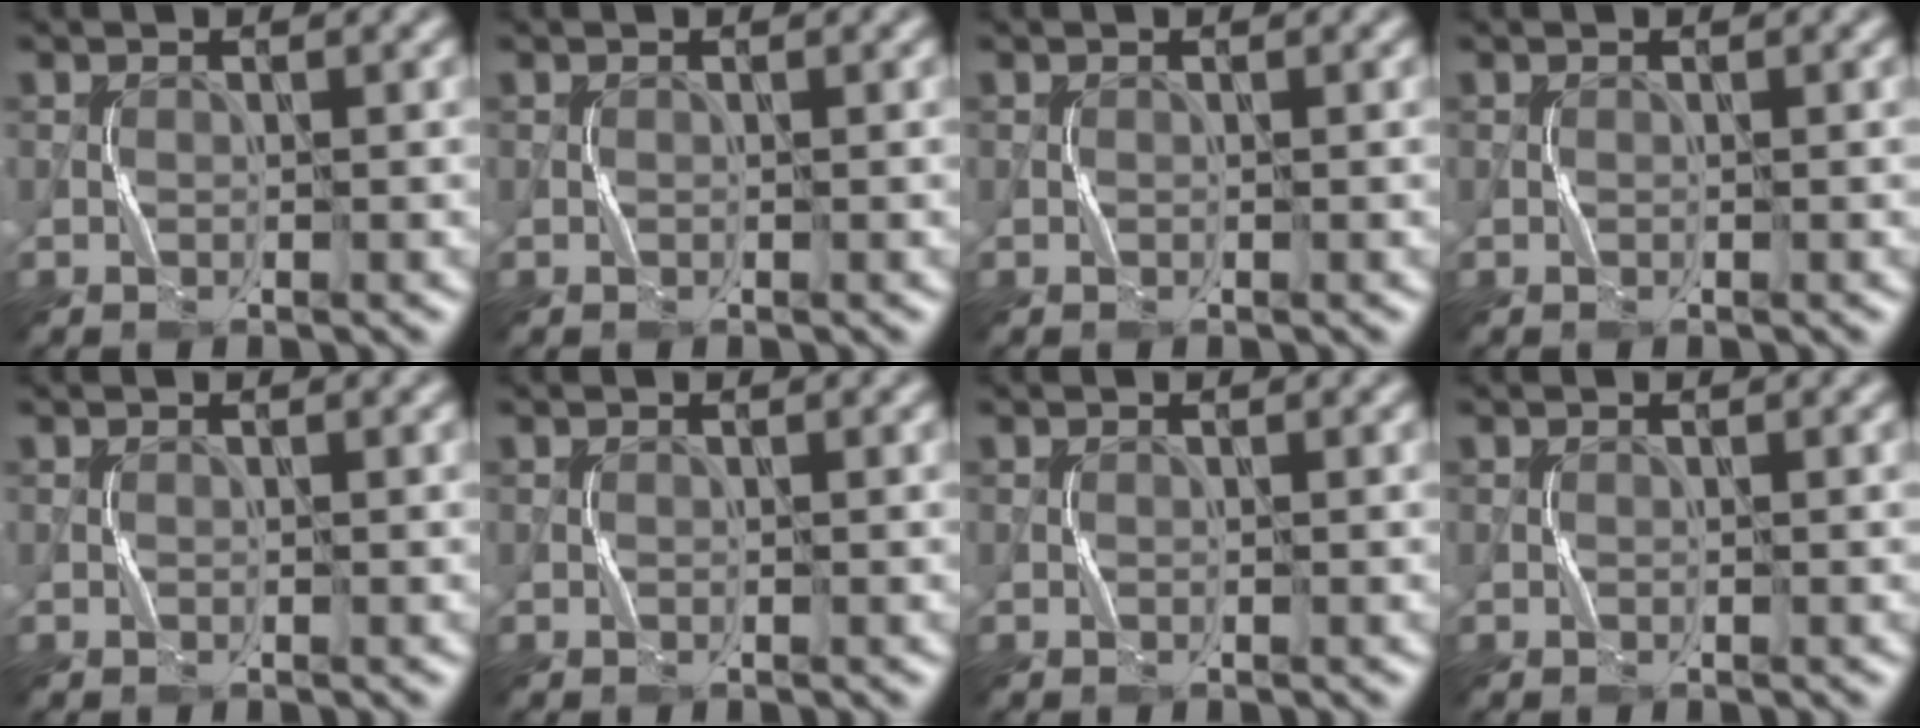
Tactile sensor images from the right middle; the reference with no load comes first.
{"total": 0.0}
{"total": 0.0}
{"total": 0.0}
{"total": 0.0}
{"total": 0.0}
{"total": 0.0}
{"total": 0.0}